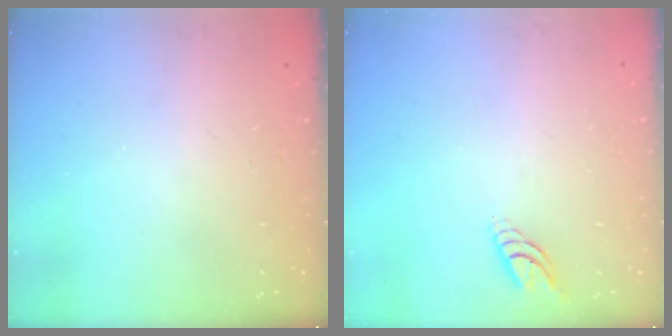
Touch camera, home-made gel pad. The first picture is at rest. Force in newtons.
{"total": 5.6, "press": 5.6, "slide": 0.6}